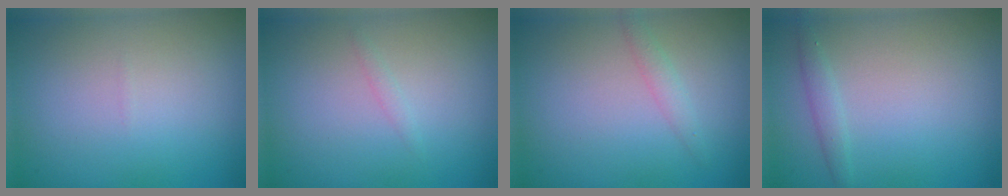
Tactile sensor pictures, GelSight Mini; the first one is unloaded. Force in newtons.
{"total": 0.6, "press": 0.6, "slide": 0.0}
{"total": 1.2, "press": 1.2, "slide": 0.1}
{"total": 1.1, "press": 1.1, "slide": 0.0}